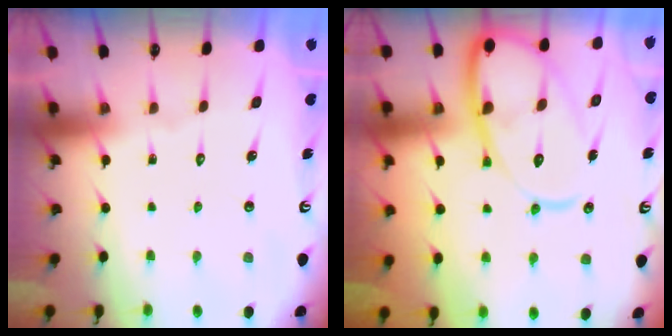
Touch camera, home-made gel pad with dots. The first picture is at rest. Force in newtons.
{"total": 17.0, "press": 16.9, "slide": 1.8}